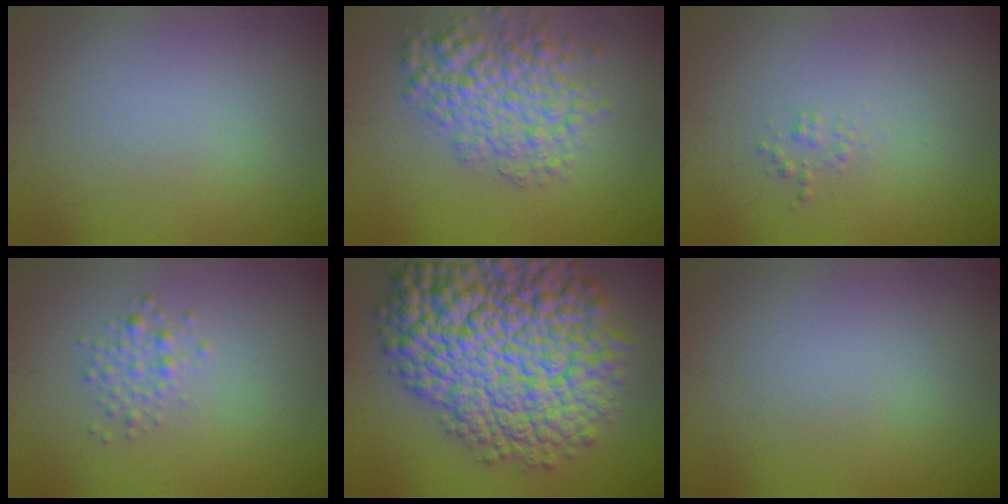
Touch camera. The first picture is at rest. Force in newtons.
{"total": 5.2, "press": 5.2, "slide": 0.2}
{"total": 0.7, "press": 0.7, "slide": 0.0}
{"total": 1.5, "press": 1.5, "slide": 0.0}
{"total": 16.2, "press": 16.2, "slide": 0.6}
{"total": 0.0}